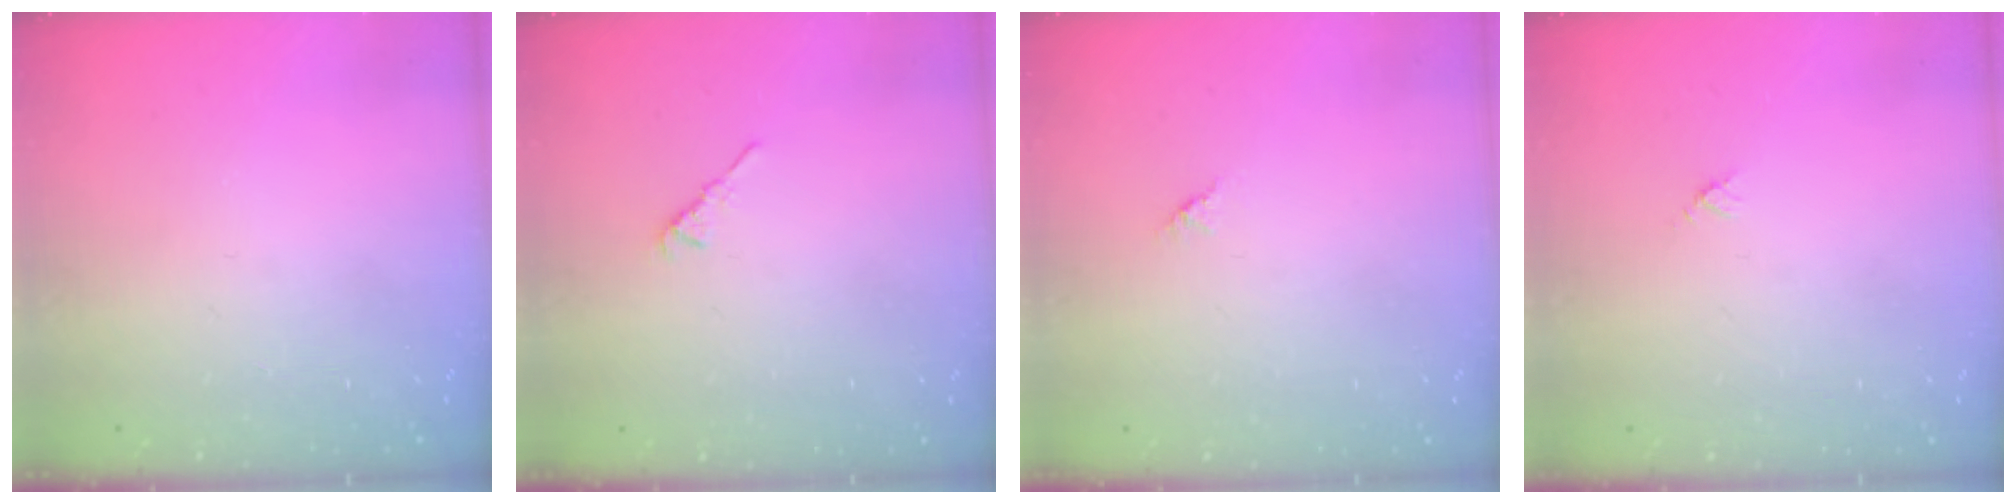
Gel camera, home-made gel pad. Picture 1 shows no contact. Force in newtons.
{"total": 3.1, "press": 3.0, "slide": 0.8}
{"total": 1.2, "press": 1.2, "slide": 0.3}
{"total": 2.9, "press": 2.9, "slide": 0.3}